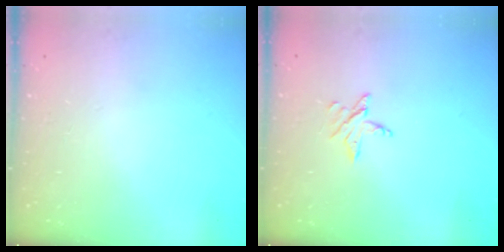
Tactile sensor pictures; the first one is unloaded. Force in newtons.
{"total": 4.0, "press": 4.0, "slide": 0.3}